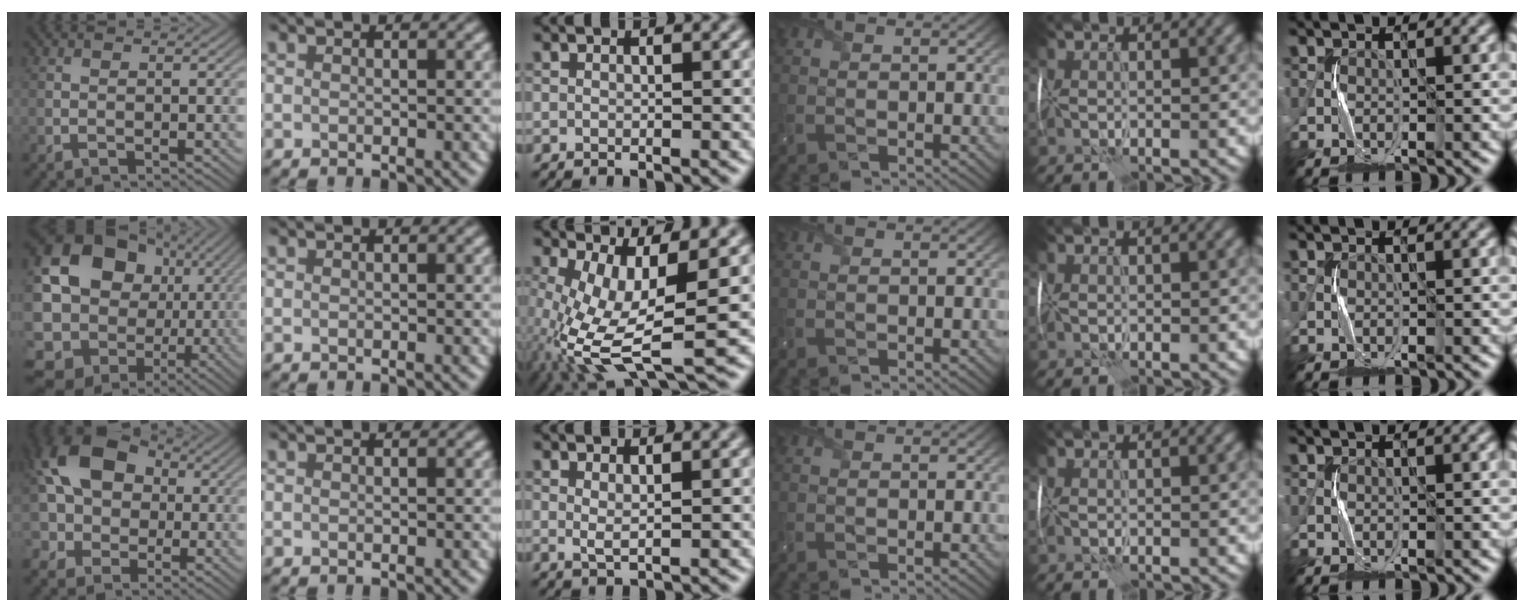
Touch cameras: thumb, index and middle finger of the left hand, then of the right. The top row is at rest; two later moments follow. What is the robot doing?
{"motion": "wrap", "object": "receipt paper"}